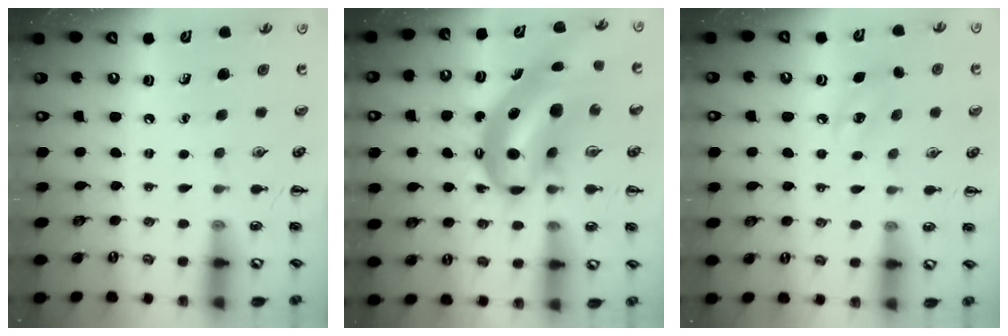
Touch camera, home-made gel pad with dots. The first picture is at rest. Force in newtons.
{"total": 12.5, "press": 12.1, "slide": 3.1}
{"total": 6.3, "press": 6.1, "slide": 1.9}